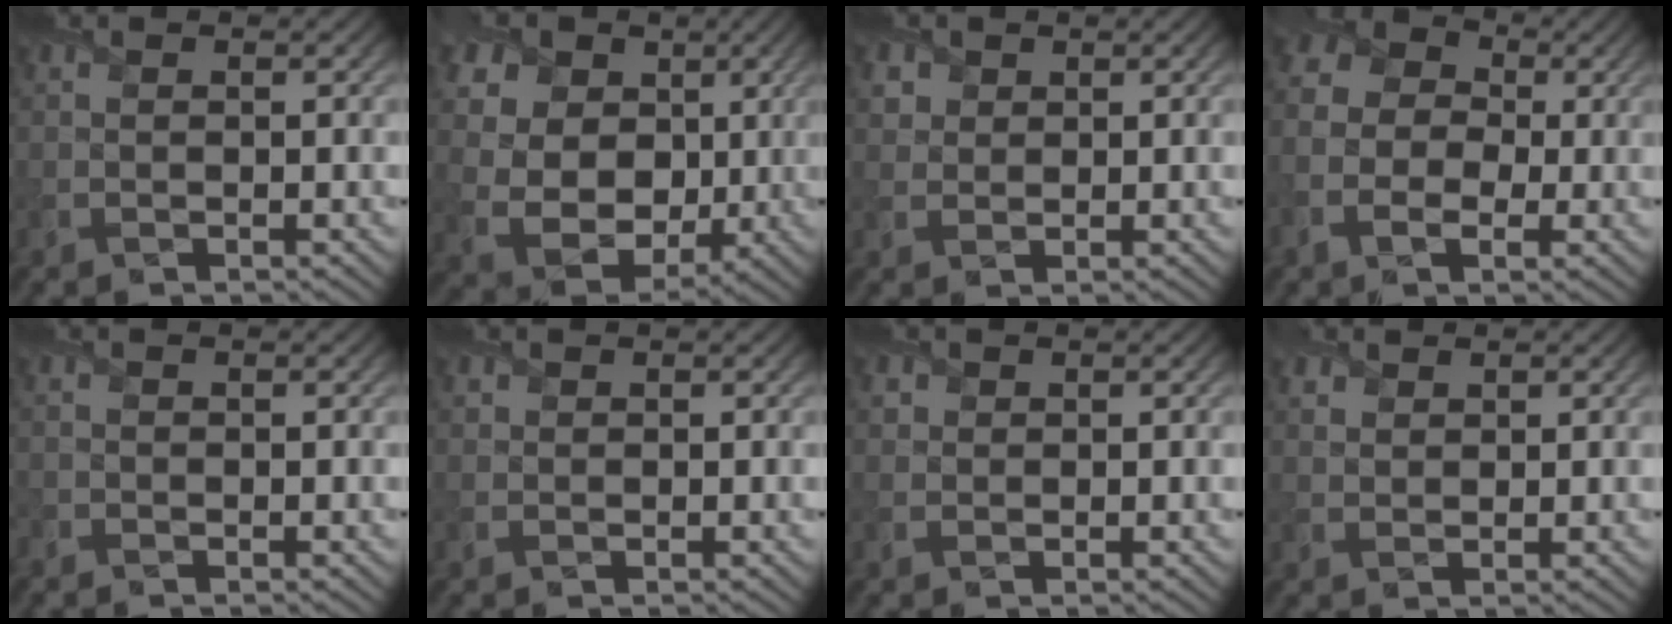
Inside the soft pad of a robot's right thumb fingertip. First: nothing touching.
{"total": 15.5, "force": [4.3, 12.4, 8.2], "torque": [-0.205, 0.031, 0.083]}
{"total": 2.4, "force": [1.4, 1.8, 0.6], "torque": [-0.026, -0.004, 0.031]}
{"total": 8.9, "force": [-1.3, 7.0, 5.3], "torque": [-0.115, -0.006, -0.036]}
{"total": 0.6, "force": [-0.5, 0.2, -0.1], "torque": [0.000, -0.002, -0.012]}
{"total": 0.7, "force": [0.5, 0.5, 0.1], "torque": [-0.001, -0.001, 0.010]}
{"total": 1.1, "force": [0.6, 0.9, 0.1], "torque": [-0.004, 0.000, 0.011]}
{"total": 1.8, "force": [1.3, 1.2, 0.5], "torque": [-0.017, 0.000, 0.025]}